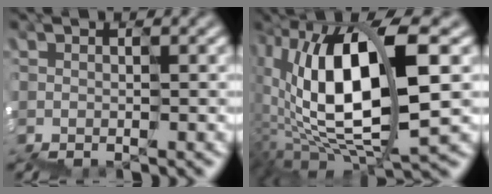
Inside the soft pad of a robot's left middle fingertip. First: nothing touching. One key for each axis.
{"total": 9.5, "fx": 1.0, "fy": 3.3, "fz": 8.8, "tx": -0.181, "ty": 0.020, "tz": 0.017}